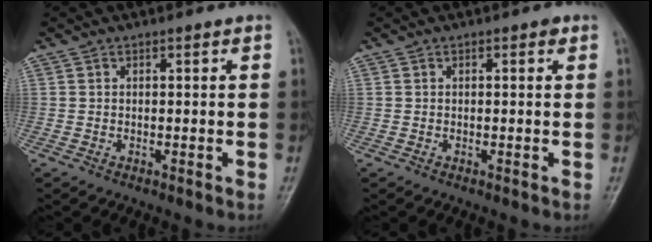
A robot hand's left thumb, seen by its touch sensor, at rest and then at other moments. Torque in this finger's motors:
{"motor_torque": [0.10, 0.03, 0.29, 0.20, 0.00]}